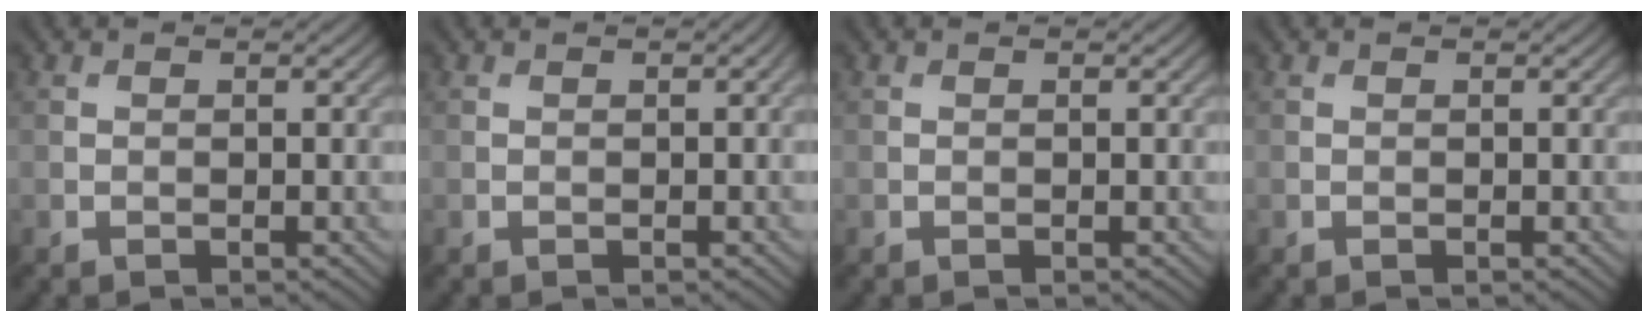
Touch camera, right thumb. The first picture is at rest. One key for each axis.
{"total": 0.0}
{"total": 0.0}
{"total": 0.0}